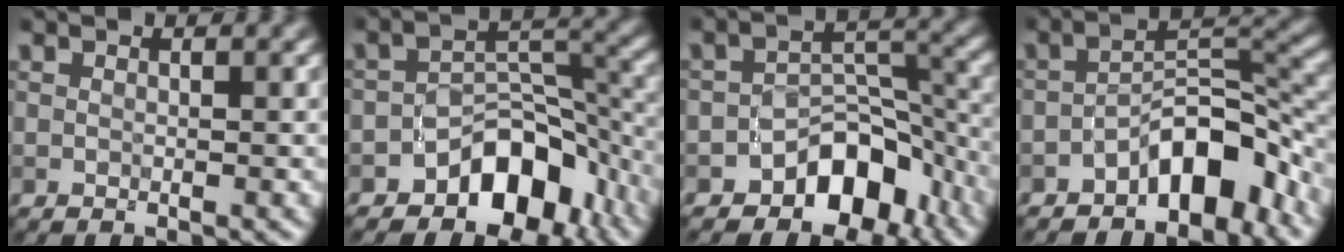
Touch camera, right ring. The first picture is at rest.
{"total": 7.4, "force": [-4.5, 4.5, 3.9], "torque": [-0.032, 0.000, -0.074]}
{"total": 6.6, "force": [-4.2, 4.0, 3.2], "torque": [-0.022, 0.002, -0.068]}
{"total": 6.6, "force": [-4.0, 2.8, 4.5], "torque": [-0.050, 0.016, -0.074]}